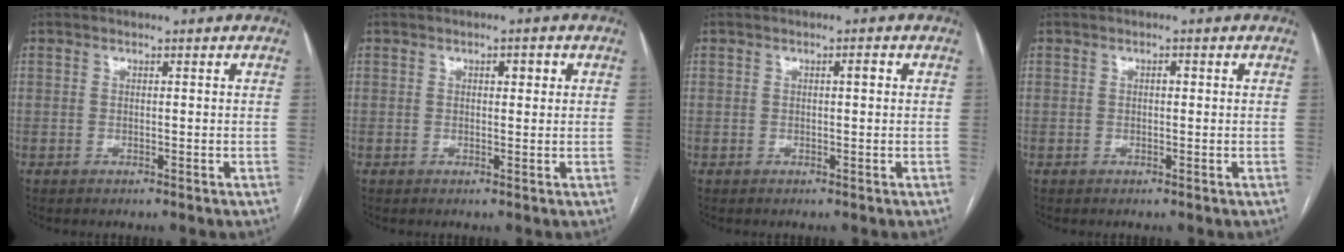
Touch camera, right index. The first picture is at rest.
{"total": 1.7, "force": [0.6, 0.7, 1.4], "torque": [-0.021, 0.005, 0.008]}
{"total": 1.1, "force": [0.2, 0.2, 1.0], "torque": [-0.014, 0.004, 0.002]}
{"total": 0.7, "force": [0.1, 0.4, 0.6], "torque": [-0.008, 0.003, -0.001]}